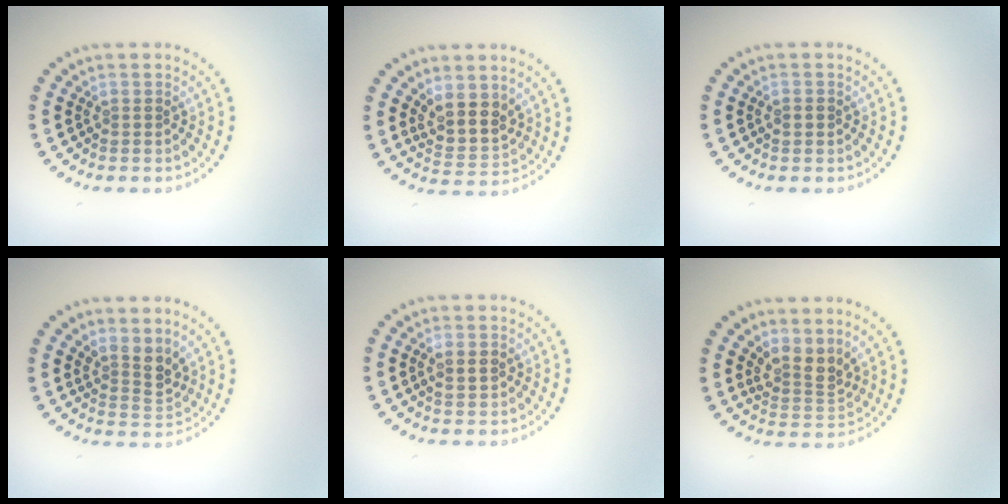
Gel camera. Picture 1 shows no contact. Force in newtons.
{"total": 3.4, "press": 2.9, "slide": 1.6}
{"total": 1.3, "press": 1.3, "slide": 0.1}
{"total": 2.7, "press": 2.0, "slide": 1.8}
{"total": 1.1, "press": 1.1, "slide": 0.1}
{"total": 2.9, "press": 2.1, "slide": 2.0}